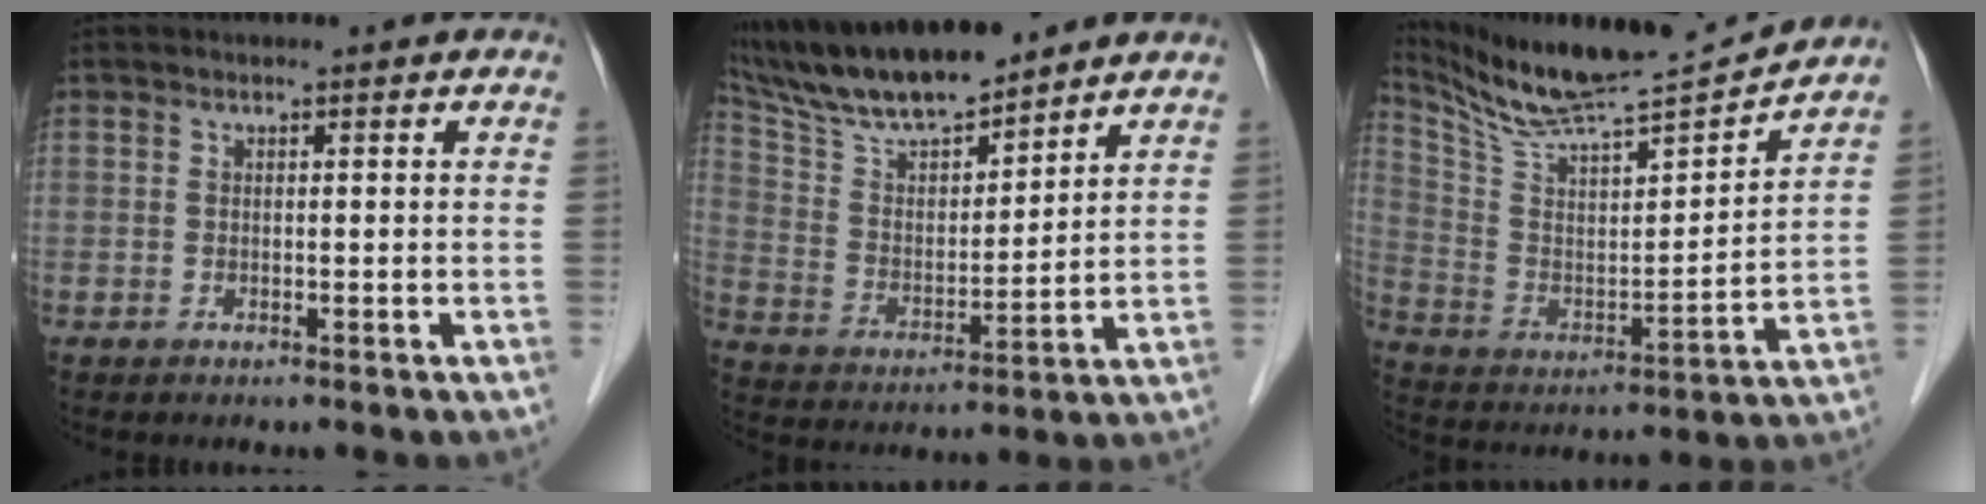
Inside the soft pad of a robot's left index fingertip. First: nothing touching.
{"total": 14.3, "force": [12.6, 2.2, 6.4], "torque": [-0.126, 0.002, 0.240]}
{"total": 16.2, "force": [15.3, -0.6, 5.4], "torque": [-0.114, -0.019, 0.270]}